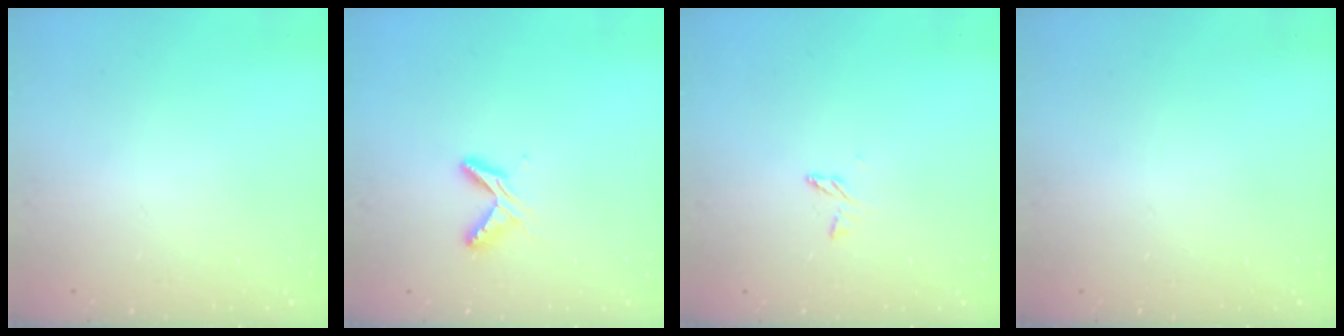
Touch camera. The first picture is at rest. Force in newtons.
{"total": 6.0, "press": 6.0, "slide": 0.7}
{"total": 4.2, "press": 4.2, "slide": 0.4}
{"total": 0.0}